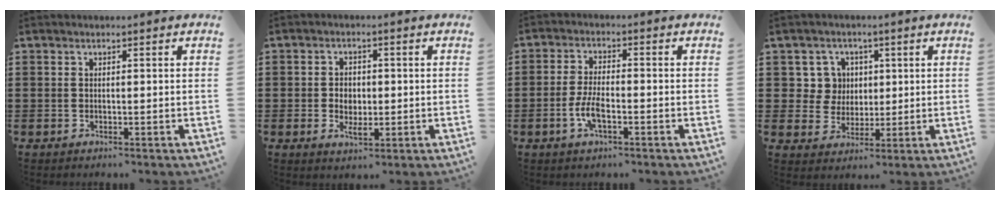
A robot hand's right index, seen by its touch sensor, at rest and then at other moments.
{"total": 3.1, "force": [-0.4, 2.2, 2.2], "torque": [-0.031, -0.002, -0.013]}
{"total": 4.7, "force": [-1.8, 1.7, 4.0], "torque": [-0.095, -0.003, -0.040]}
{"total": 5.9, "force": [1.5, 5.5, 1.2], "torque": [-0.043, 0.014, 0.026]}